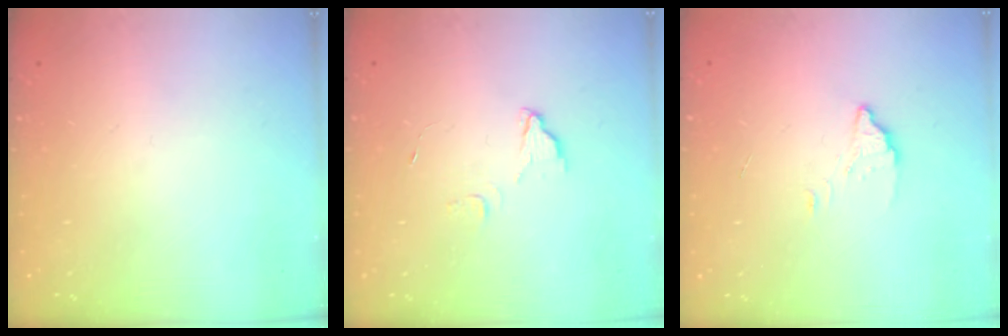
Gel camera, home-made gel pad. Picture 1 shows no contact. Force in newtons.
{"total": 3.3, "press": 3.3, "slide": 0.2}
{"total": 2.7, "press": 2.7, "slide": 0.2}